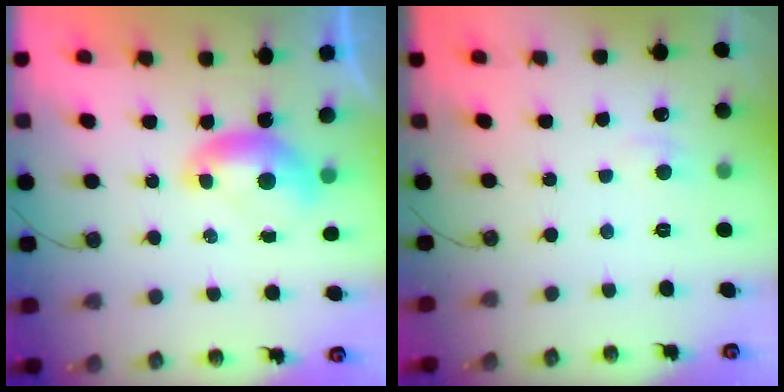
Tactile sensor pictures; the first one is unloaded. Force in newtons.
{"total": 0.8, "press": 0.5, "slide": 0.6}